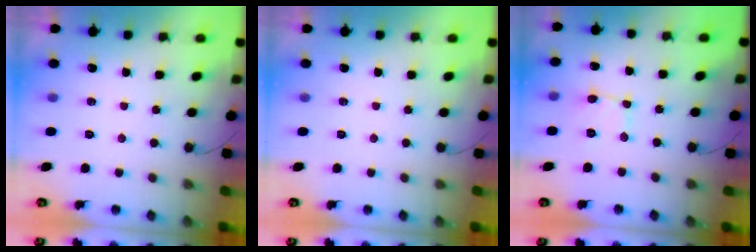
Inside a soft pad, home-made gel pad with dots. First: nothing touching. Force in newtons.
{"total": 0.0}
{"total": 2.6, "press": 2.6, "slide": 0.2}